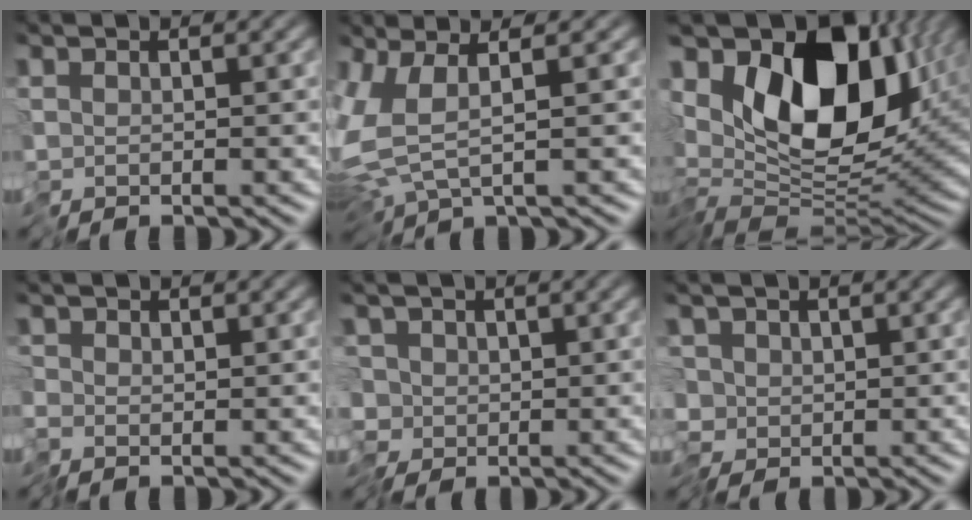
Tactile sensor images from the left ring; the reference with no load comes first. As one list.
[{"total": 6.2, "force": [-0.1, 2.5, 5.7], "torque": [-0.142, -0.014, 0.003]}, {"total": 12.6, "force": [3.2, 7.0, 10.0], "torque": [-0.156, 0.004, 0.042]}, {"total": 0.8, "force": [-0.2, 0.7, 0.0], "torque": [-0.004, -0.001, -0.008]}, {"total": 2.5, "force": [-0.4, 2.3, 0.8], "torque": [-0.011, -0.002, -0.019]}, {"total": 2.5, "force": [-0.3, 2.3, 0.9], "torque": [-0.017, -0.002, -0.018]}]